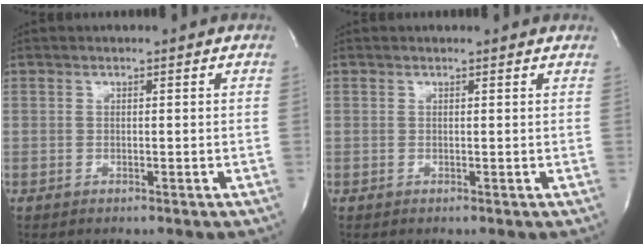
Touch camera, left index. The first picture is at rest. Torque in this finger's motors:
{"motor_torque": [0.14, -0.22, -0.39, -0.15]}